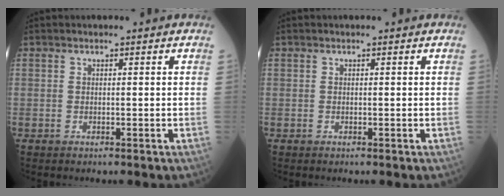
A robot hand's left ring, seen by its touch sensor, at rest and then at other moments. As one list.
[{"total": 0.0}]